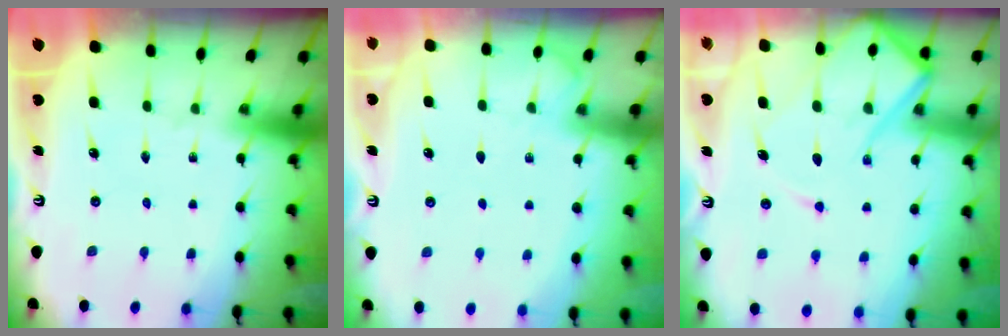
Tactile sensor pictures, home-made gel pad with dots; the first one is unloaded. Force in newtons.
{"total": 5.5, "press": 5.5, "slide": 0.6}
{"total": 12.7, "press": 12.6, "slide": 1.1}